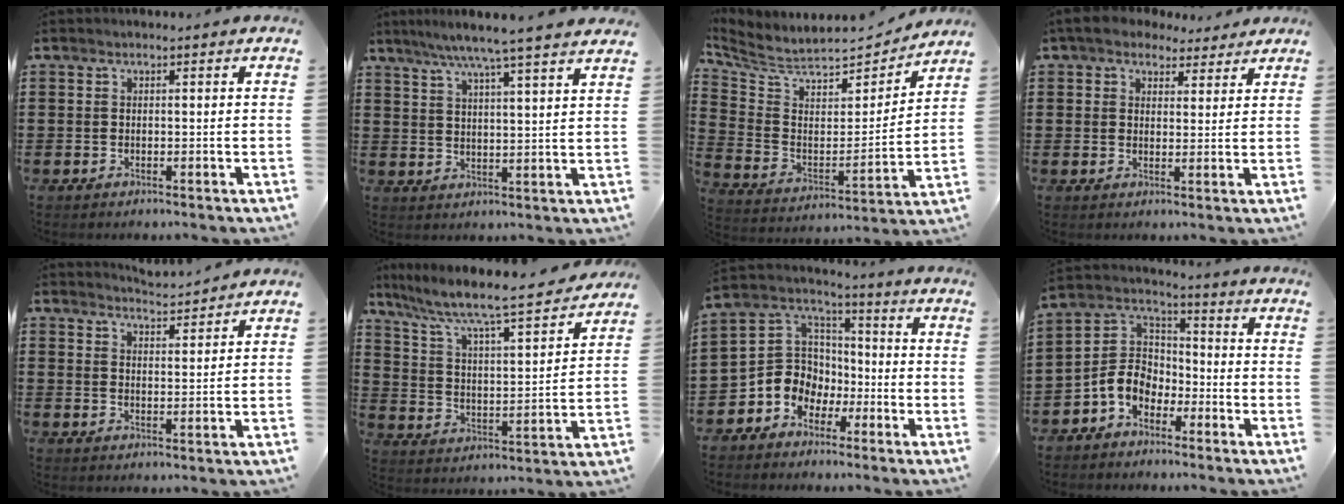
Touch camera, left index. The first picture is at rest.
{"total": 6.5, "force": [5.5, -1.0, 3.3], "torque": [-0.081, -0.025, 0.094]}
{"total": 6.3, "force": [5.7, 1.9, 1.9], "torque": [-0.072, -0.046, 0.094]}
{"total": 4.8, "force": [3.9, 2.3, 1.5], "torque": [-0.046, 0.000, 0.075]}
{"total": 3.5, "force": [3.5, -0.2, 0.3], "torque": [-0.017, -0.015, 0.062]}
{"total": 7.0, "force": [6.0, 0.3, 3.5], "torque": [-0.095, -0.048, 0.092]}
{"total": 7.2, "force": [-2.7, 6.5, 1.5], "torque": [-0.072, 0.003, -0.059]}
{"total": 7.0, "force": [-3.9, 5.0, 2.9], "torque": [-0.091, 0.008, -0.086]}